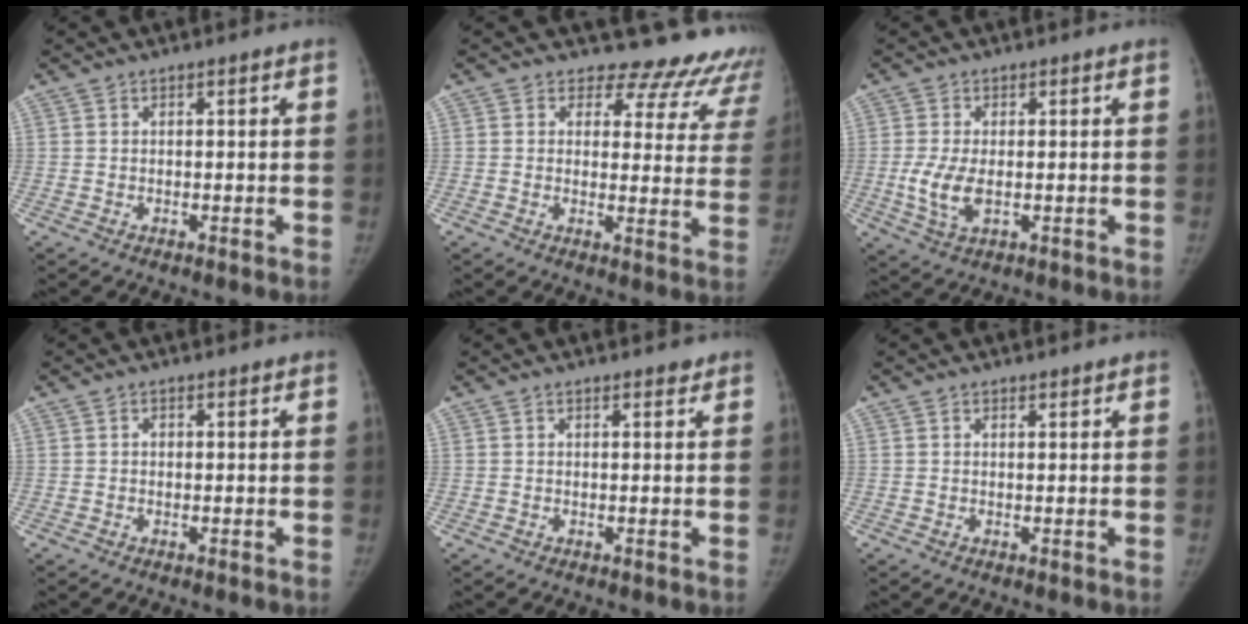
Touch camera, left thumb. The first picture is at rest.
{"total": 15.6, "force": [13.9, 6.6, 2.5], "torque": [0.024, -0.106, 0.134]}
{"total": 6.0, "force": [-0.5, 3.2, 5.0], "torque": [-0.112, -0.014, -0.006]}
{"total": 0.6, "force": [0.1, 0.5, 0.3], "torque": [-0.001, 0.001, 0.001]}
{"total": 1.3, "force": [1.0, 0.6, 0.5], "torque": [-0.004, -0.005, 0.012]}
{"total": 0.8, "force": [0.7, 0.3, 0.3], "torque": [-0.004, -0.005, 0.010]}